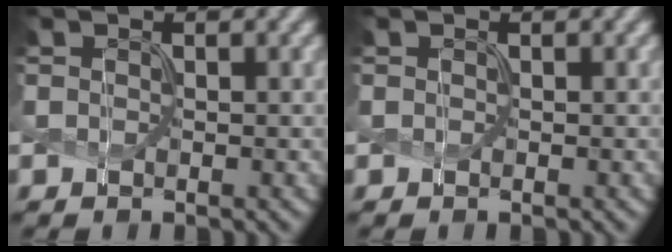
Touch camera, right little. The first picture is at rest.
{"total": 0.0}